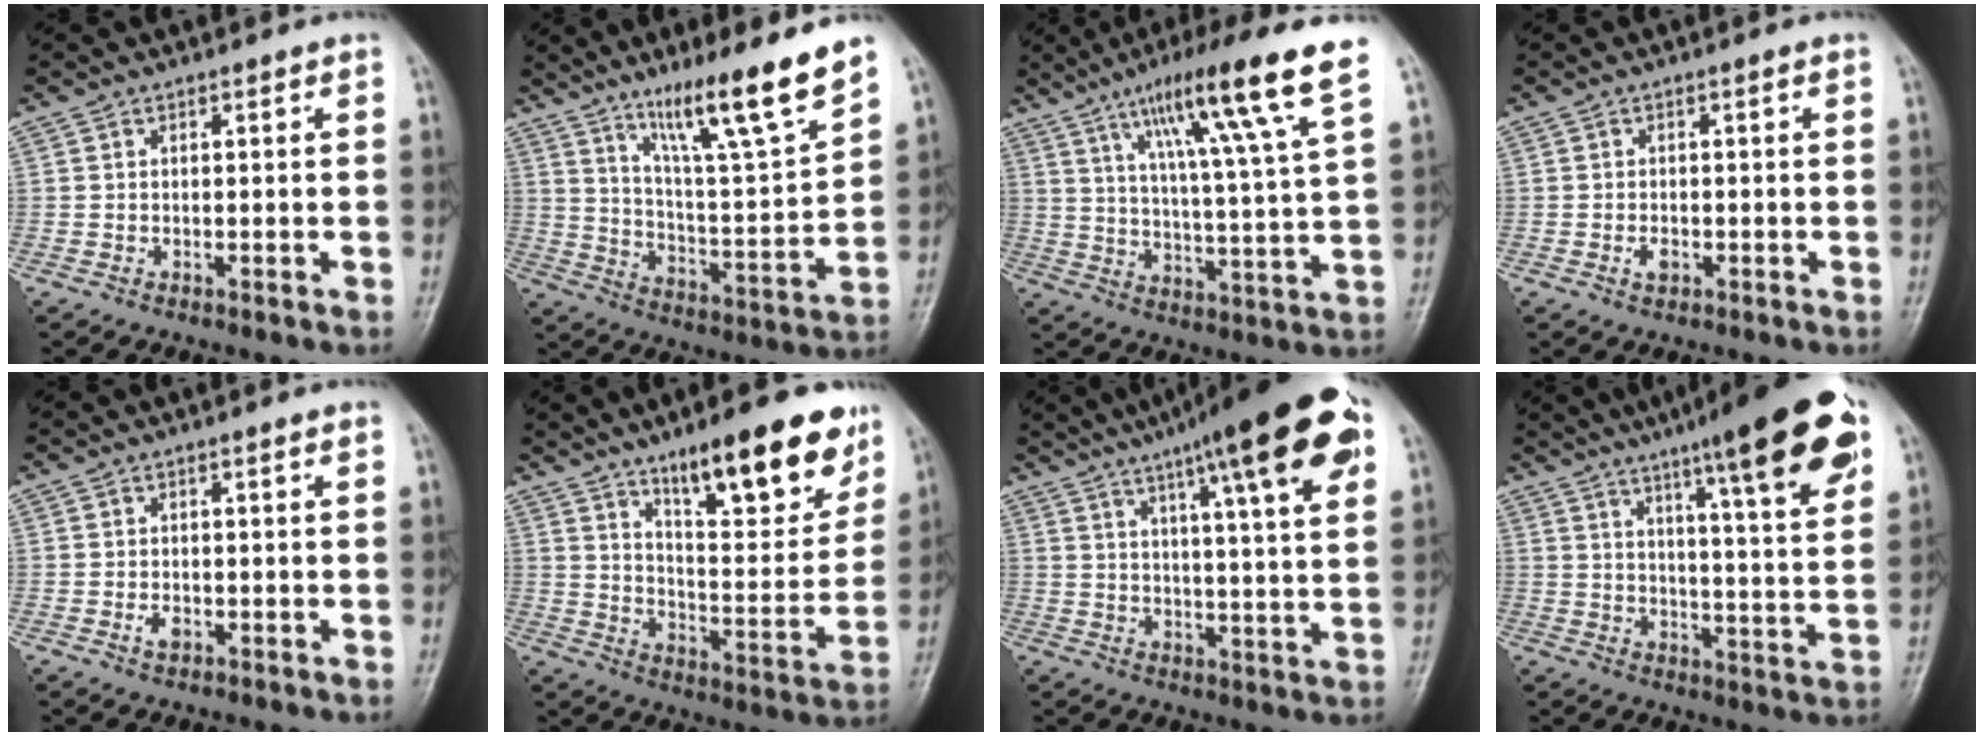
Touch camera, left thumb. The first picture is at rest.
{"total": 16.4, "force": [11.6, 1.2, 11.5], "torque": [-0.176, -0.072, 0.198]}
{"total": 17.3, "force": [10.1, 1.2, 14.1], "torque": [-0.218, -0.039, 0.157]}
{"total": 1.8, "force": [-0.6, 1.0, 1.3], "torque": [-0.021, 0.004, -0.010]}
{"total": 1.8, "force": [-0.7, 1.1, 1.3], "torque": [-0.022, 0.003, -0.011]}
{"total": 18.8, "force": [12.1, 5.5, 13.3], "torque": [-0.148, -0.066, 0.191]}
{"total": 20.6, "force": [10.5, 3.7, 17.3], "torque": [-0.240, -0.009, 0.148]}
{"total": 20.0, "force": [11.4, 3.1, 16.1], "torque": [-0.210, -0.036, 0.161]}